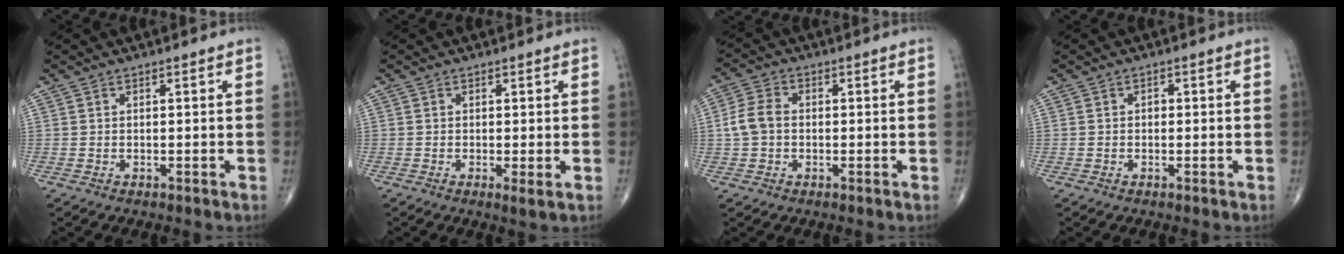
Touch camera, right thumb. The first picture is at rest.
{"total": 1.7, "force": [-0.2, 0.2, 1.7], "torque": [-0.036, -0.009, -0.008]}
{"total": 5.4, "force": [-0.2, 4.0, 3.6], "torque": [-0.077, 0.016, -0.009]}
{"total": 0.8, "force": [-0.1, 0.6, 0.5], "torque": [-0.002, 0.002, -0.006]}